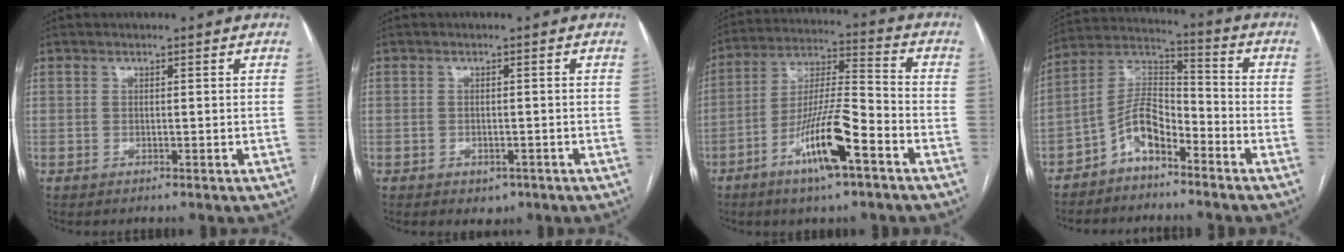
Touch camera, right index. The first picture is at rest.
{"total": 2.3, "force": [-1.3, 1.6, 1.1], "torque": [-0.010, 0.002, -0.007]}
{"total": 8.7, "force": [-4.6, 1.2, 7.3], "torque": [-0.137, -0.001, -0.083]}
{"total": 8.3, "force": [-5.1, 3.5, 5.5], "torque": [-0.115, 0.027, -0.100]}